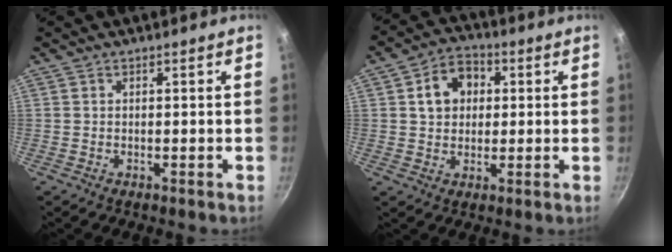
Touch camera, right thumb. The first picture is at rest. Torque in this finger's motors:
{"motor_torque": [0.32, 2.32, 0.94, 0.57, 0.02]}